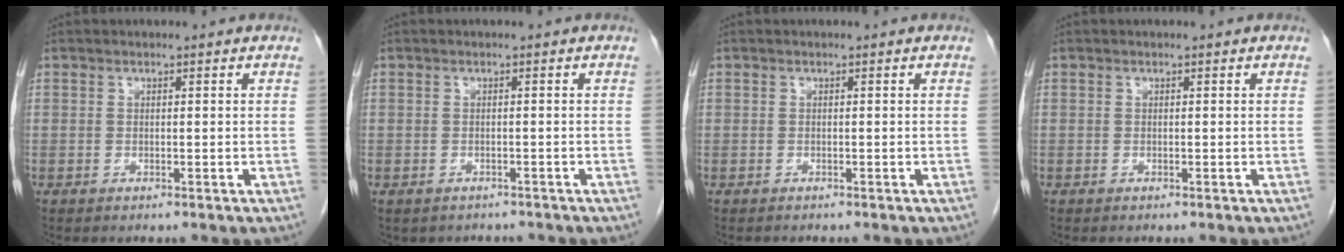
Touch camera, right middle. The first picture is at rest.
{"total": 3.4, "force": [-2.9, 1.8, 0.3], "torque": [-0.005, 0.007, -0.035]}
{"total": 0.7, "force": [-0.6, 0.4, -0.1], "torque": [-0.008, 0.002, -0.012]}
{"total": 0.0}